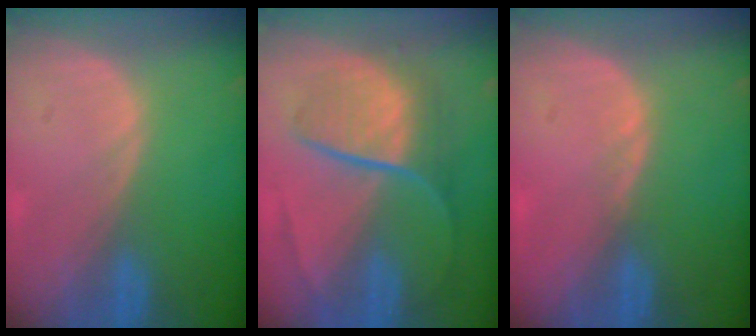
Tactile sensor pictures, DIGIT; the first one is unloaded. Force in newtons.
{"total": 9.0, "press": 7.6, "slide": 4.8}
{"total": 0.7, "press": 0.7, "slide": 0.2}